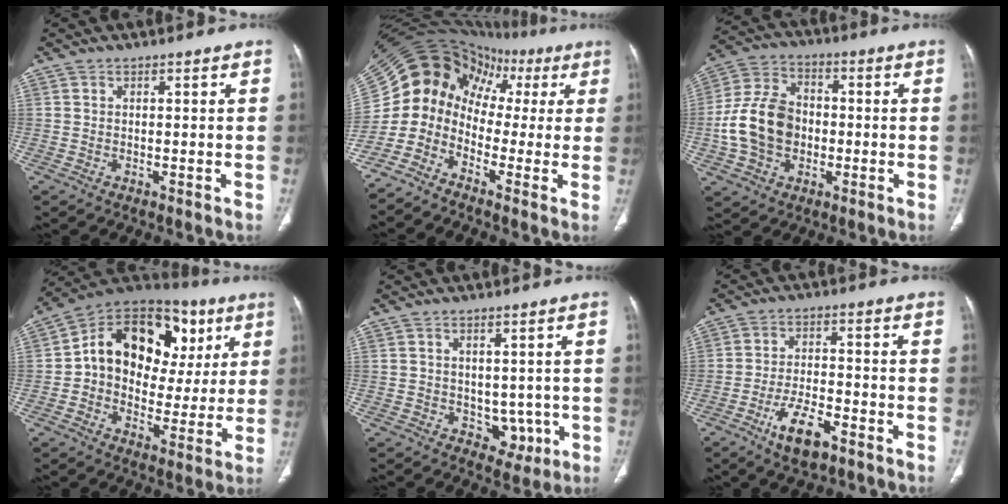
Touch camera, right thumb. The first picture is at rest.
{"total": 14.2, "force": [-1.4, 12.3, 6.9], "torque": [-0.079, 0.100, -0.036]}
{"total": 13.9, "force": [-1.7, 10.4, 9.0], "torque": [-0.157, 0.029, -0.033]}
{"total": 22.0, "force": [5.8, 15.5, 14.5], "torque": [-0.172, 0.033, 0.090]}
{"total": 4.6, "force": [-0.3, 3.5, 3.0], "torque": [-0.014, -0.005, 0.010]}
{"total": 8.4, "force": [-4.8, 3.3, 6.0], "torque": [-0.109, 0.022, -0.079]}